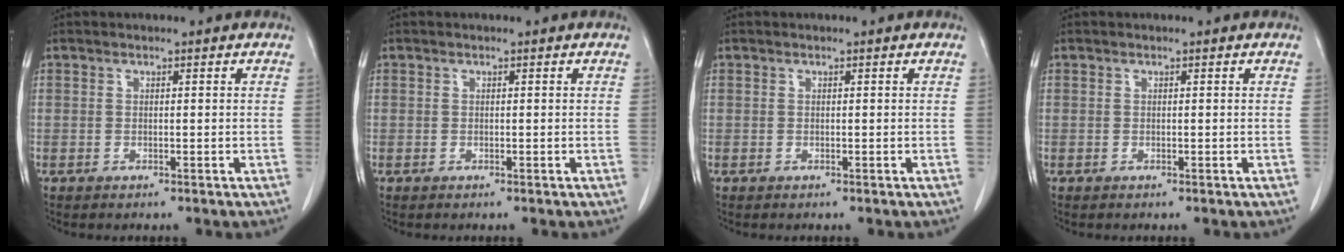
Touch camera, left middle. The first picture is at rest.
{"total": 0.0}
{"total": 0.0}
{"total": 0.0}